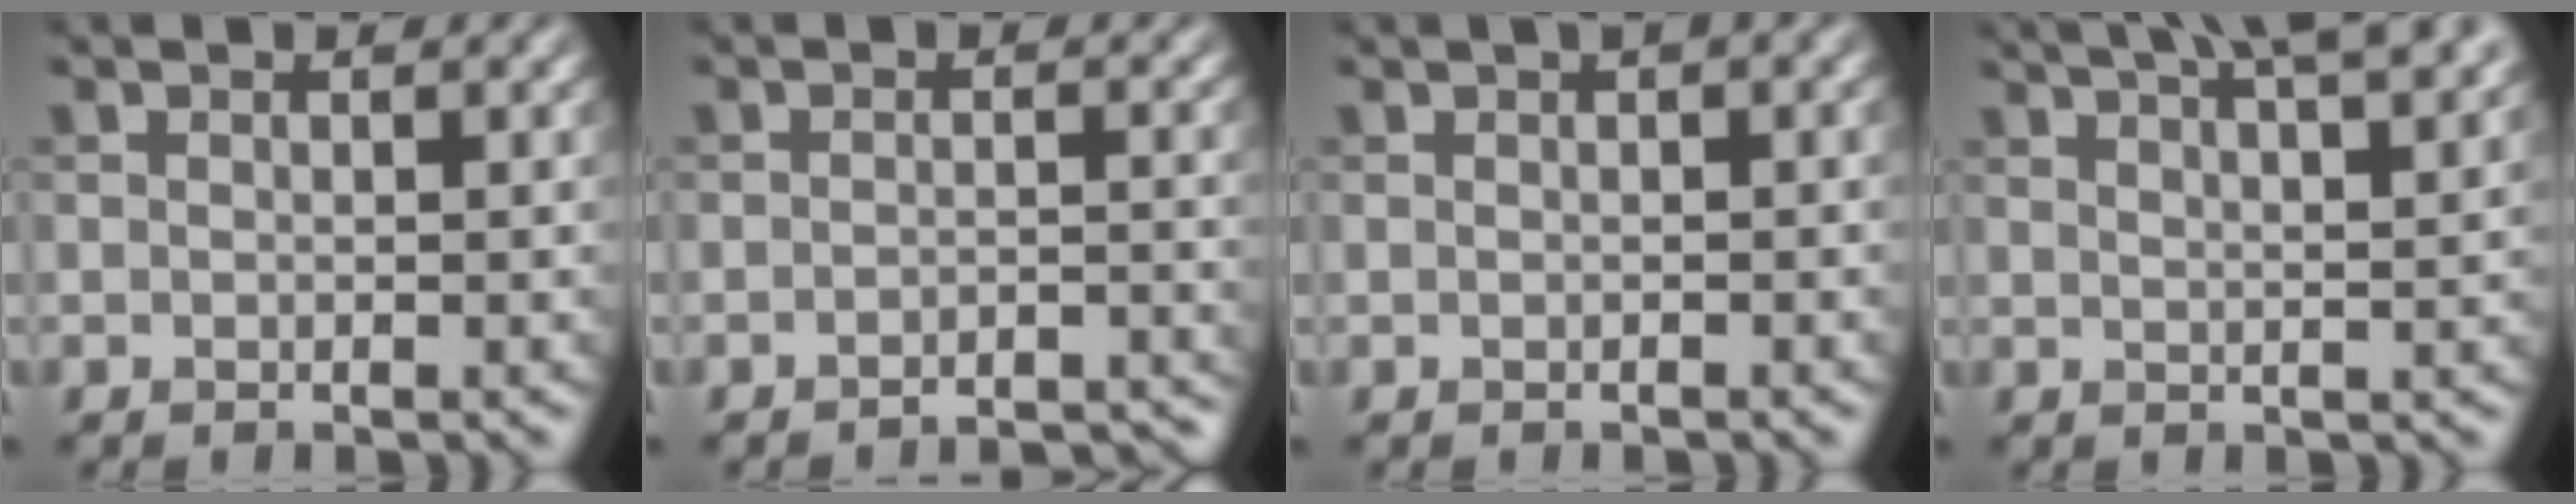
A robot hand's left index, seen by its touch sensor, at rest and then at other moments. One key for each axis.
{"total": 3.8, "fx": -3.7, "fy": 0.4, "fz": 0.9, "tx": -0.004, "ty": 0.005, "tz": -0.047}
{"total": 2.5, "fx": 1.0, "fy": 0.8, "fz": 2.1, "tx": -0.020, "ty": 0.009, "tz": 0.006}
{"total": 11.2, "fx": 7.6, "fy": 3.7, "fz": 7.3, "tx": -0.064, "ty": 0.048, "tz": 0.070}